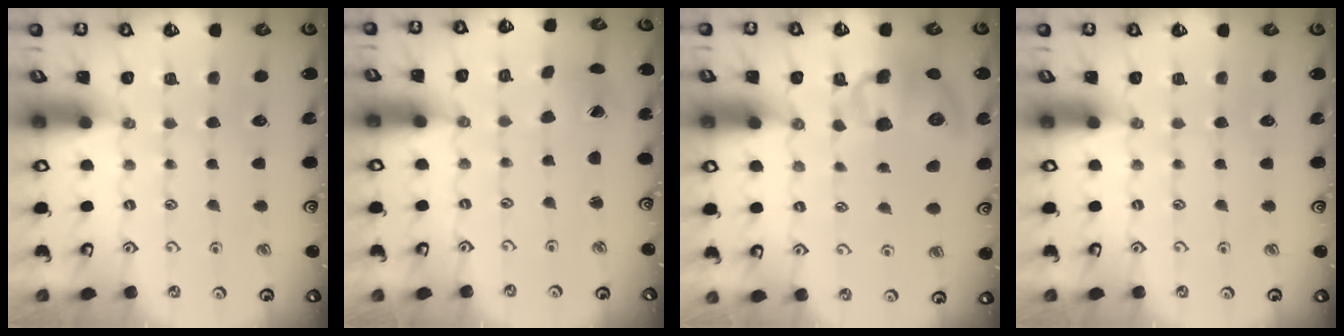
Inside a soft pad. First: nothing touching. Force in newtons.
{"total": 1.5, "press": 1.4, "slide": 0.2}
{"total": 10.8, "press": 10.7, "slide": 1.1}
{"total": 0.0}